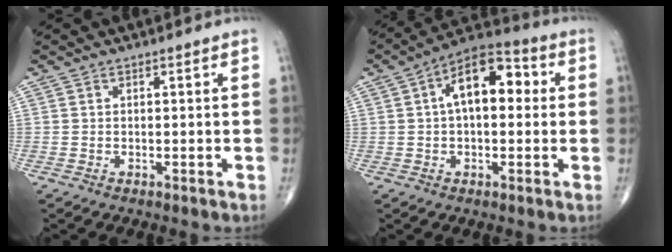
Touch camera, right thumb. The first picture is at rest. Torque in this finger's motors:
{"motor_torque": [2.18, 2.44, 0.94, -0.07, 0.10]}